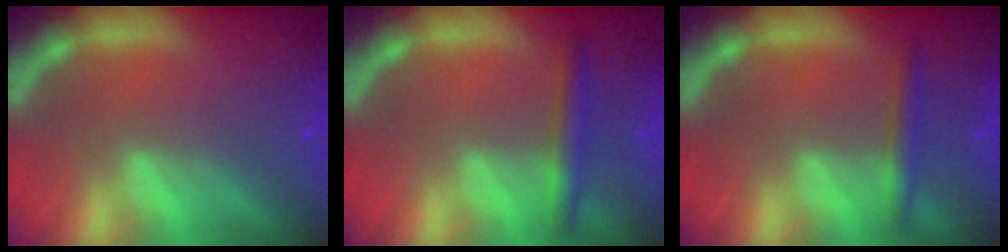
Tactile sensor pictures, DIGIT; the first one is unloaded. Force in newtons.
{"total": 3.0}
{"total": 2.4}